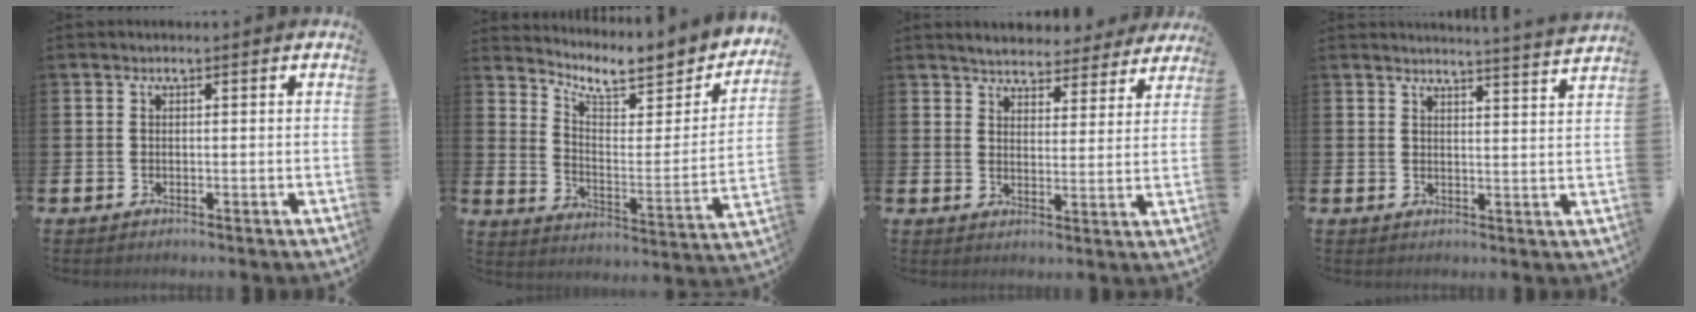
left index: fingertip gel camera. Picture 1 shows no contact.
{"total": 7.6, "force": [6.8, 1.8, 2.8], "torque": [-0.074, -0.056, 0.112]}
{"total": 4.8, "force": [4.6, 1.0, 0.2], "torque": [-0.019, -0.030, 0.080]}
{"total": 3.8, "force": [3.7, -0.9, 0.1], "torque": [0.003, -0.035, 0.063]}